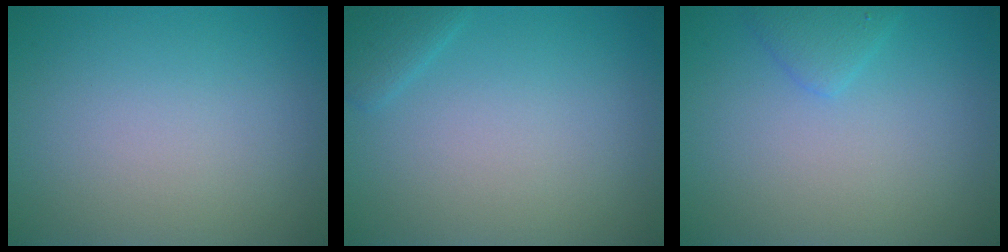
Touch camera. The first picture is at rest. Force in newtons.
{"total": 1.4, "press": 1.4, "slide": 0.1}
{"total": 1.5, "press": 1.5, "slide": 0.1}